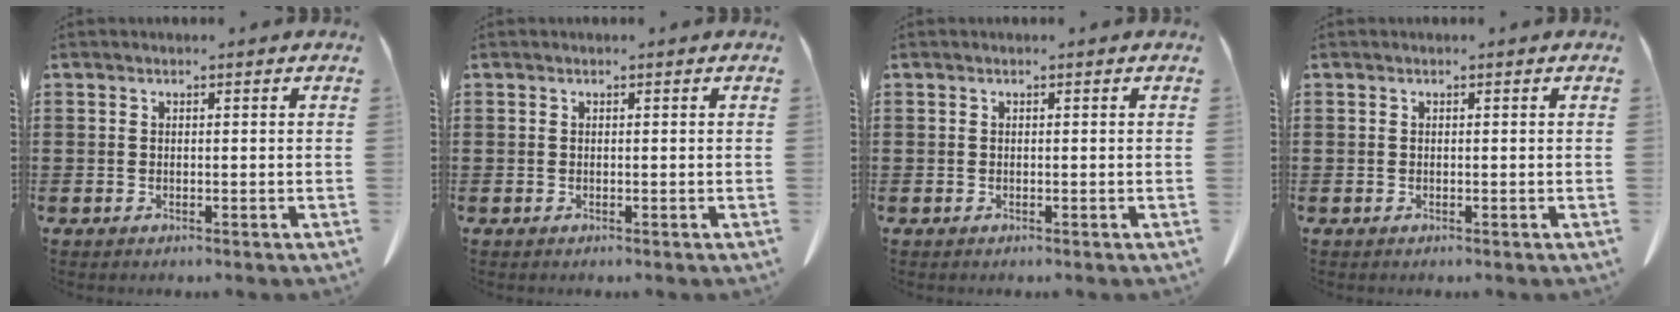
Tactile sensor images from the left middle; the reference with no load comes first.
{"total": 0.0}
{"total": 0.0}
{"total": 0.0}